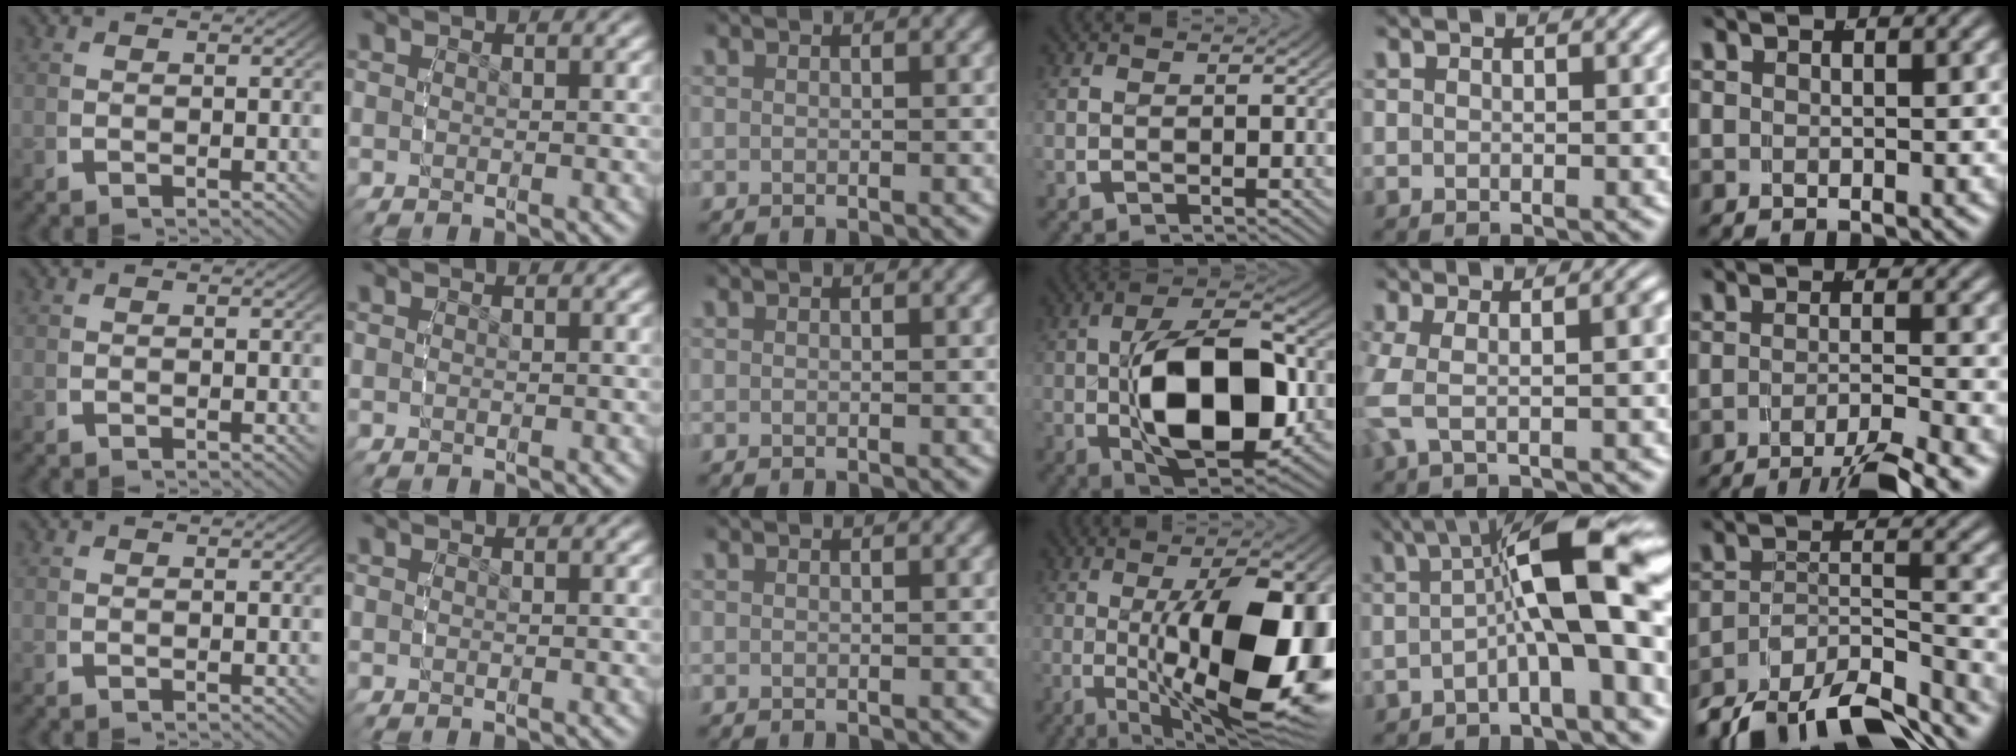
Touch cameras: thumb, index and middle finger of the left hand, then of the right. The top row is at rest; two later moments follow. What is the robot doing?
{"motion": "grasp_and_lifting", "object": "bottle cap"}